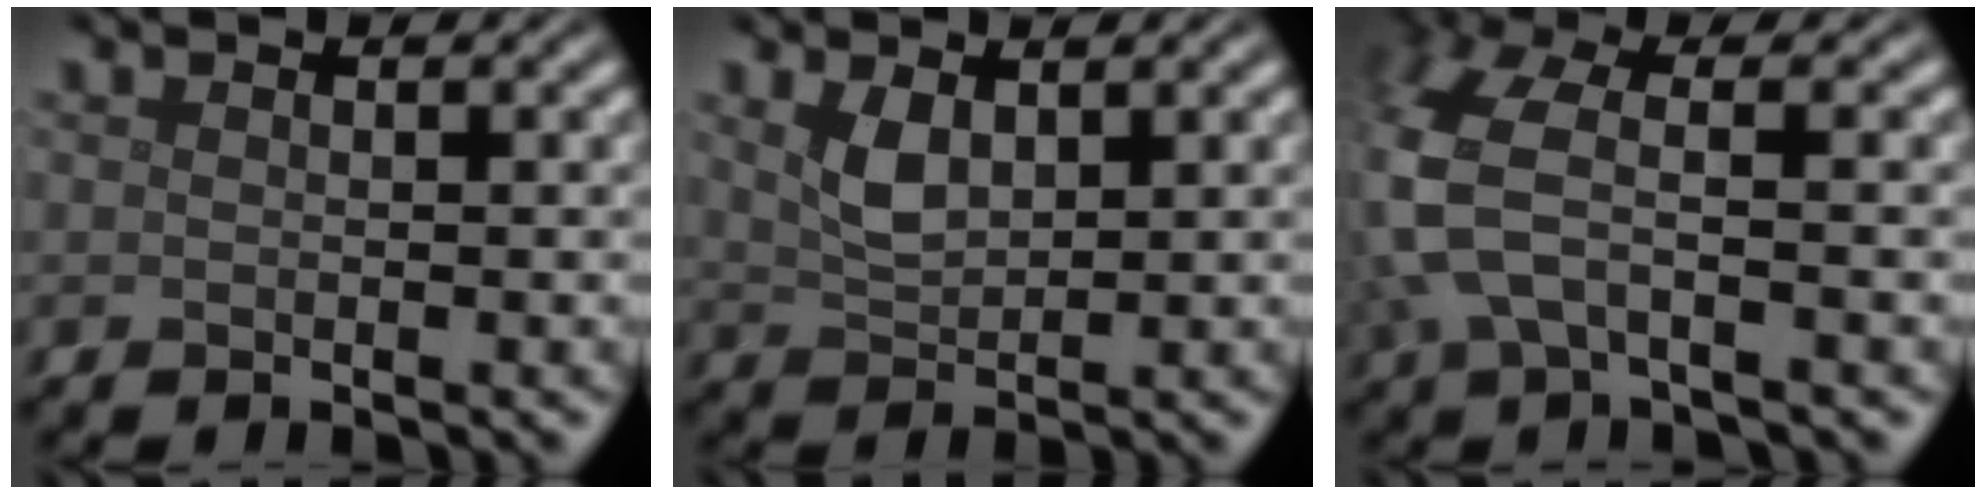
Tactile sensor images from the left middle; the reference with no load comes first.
{"total": 2.5, "force": [1.2, 1.1, 1.8], "torque": [-0.044, 0.000, 0.030]}
{"total": 5.7, "force": [0.2, 2.6, 5.1], "torque": [-0.138, -0.003, -0.001]}